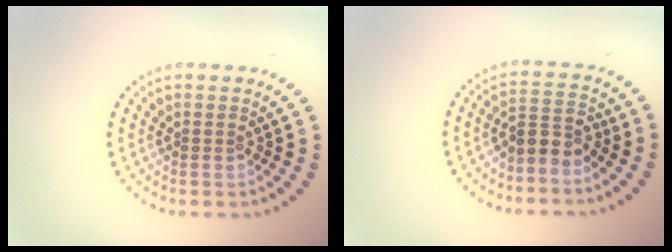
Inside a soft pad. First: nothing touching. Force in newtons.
{"total": 2.5, "press": 2.0, "slide": 1.6}